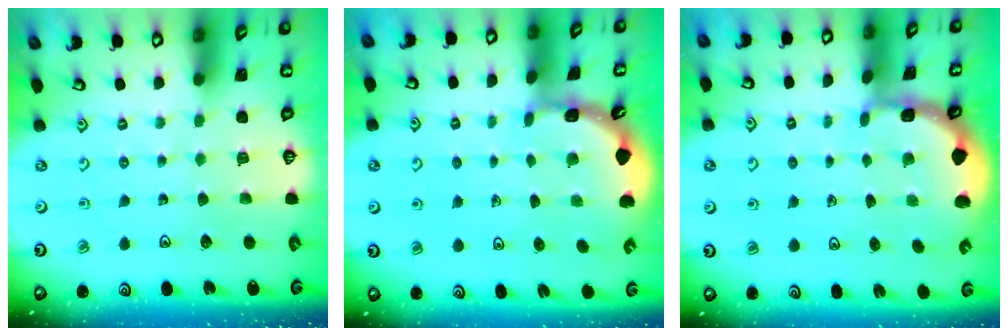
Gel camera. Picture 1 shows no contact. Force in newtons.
{"total": 1.5, "press": 1.5, "slide": 0.1}
{"total": 1.4, "press": 1.4, "slide": 0.1}